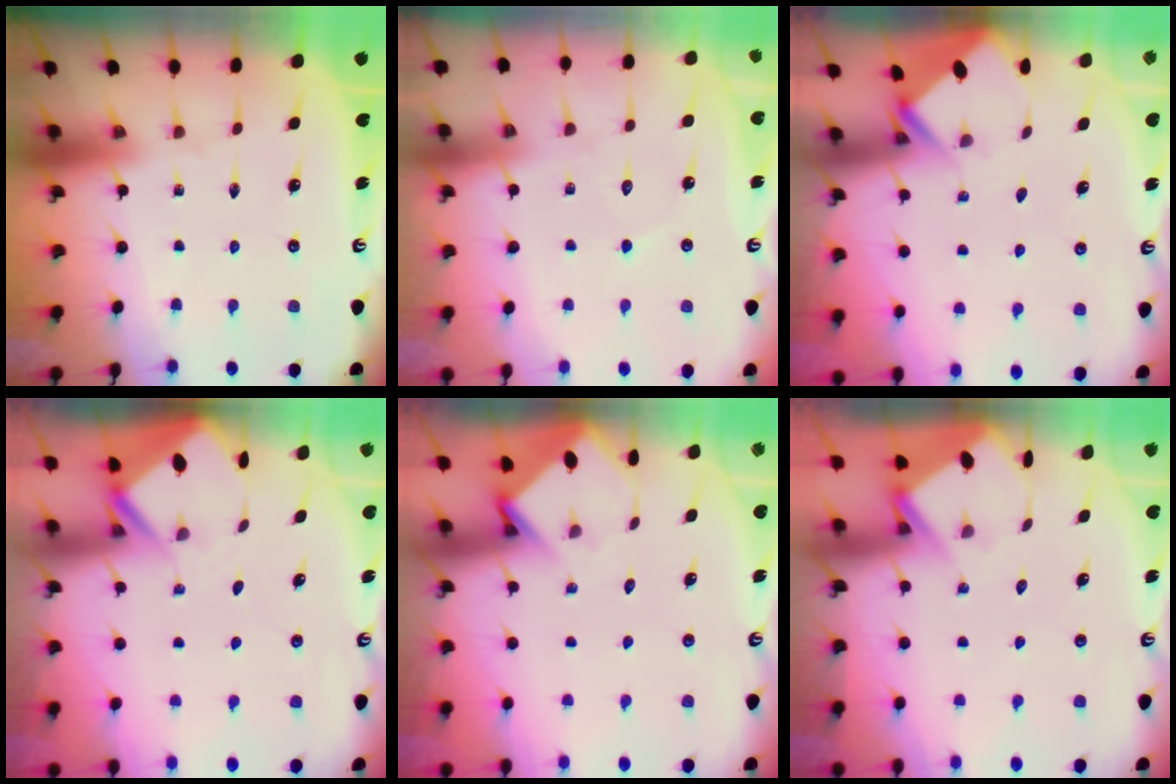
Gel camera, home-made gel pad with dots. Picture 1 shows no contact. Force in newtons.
{"total": 4.8, "press": 4.8, "slide": 0.5}
{"total": 2.5, "press": 2.5, "slide": 0.2}
{"total": 2.6, "press": 2.6, "slide": 0.1}
{"total": 3.6, "press": 3.6, "slide": 0.3}
{"total": 3.9, "press": 3.9, "slide": 0.4}